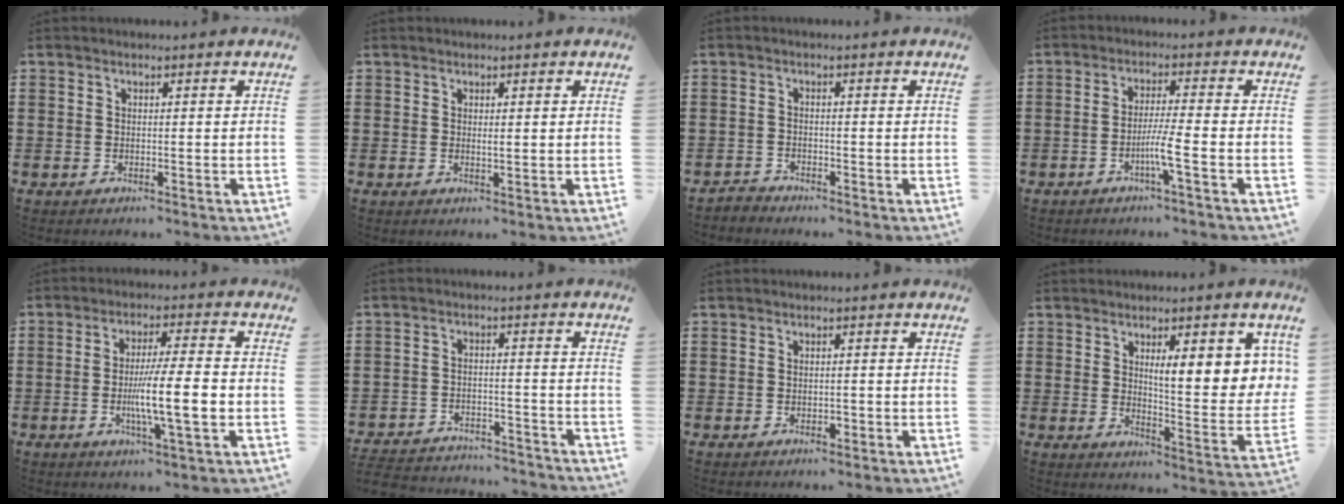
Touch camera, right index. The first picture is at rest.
{"total": 0.8, "force": [0.3, 0.1, 0.8], "torque": [-0.016, 0.001, 0.004]}
{"total": 1.4, "force": [-1.4, 0.3, 0.0], "torque": [-0.007, 0.004, -0.029]}
{"total": 4.8, "force": [-2.1, -0.4, 4.3], "torque": [-0.089, -0.015, -0.043]}
{"total": 9.6, "force": [-1.8, 1.0, 9.4], "torque": [-0.161, -0.013, -0.035]}
{"total": 4.2, "force": [-4.2, 0.3, 0.5], "torque": [-0.020, -0.002, -0.089]}
{"total": 0.8, "force": [-0.4, 0.3, 0.6], "torque": [-0.014, -0.005, -0.006]}
{"total": 8.3, "force": [3.7, 2.1, 7.1], "torque": [-0.113, -0.019, 0.056]}